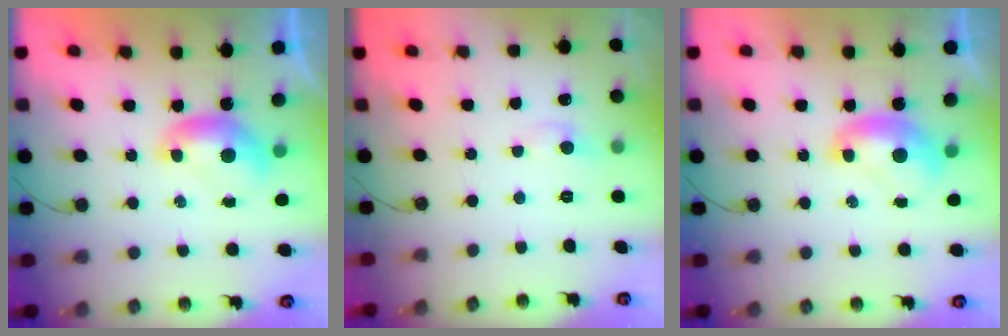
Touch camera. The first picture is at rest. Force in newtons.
{"total": 2.8, "press": 2.6, "slide": 0.9}
{"total": 1.6, "press": 1.6, "slide": 0.1}